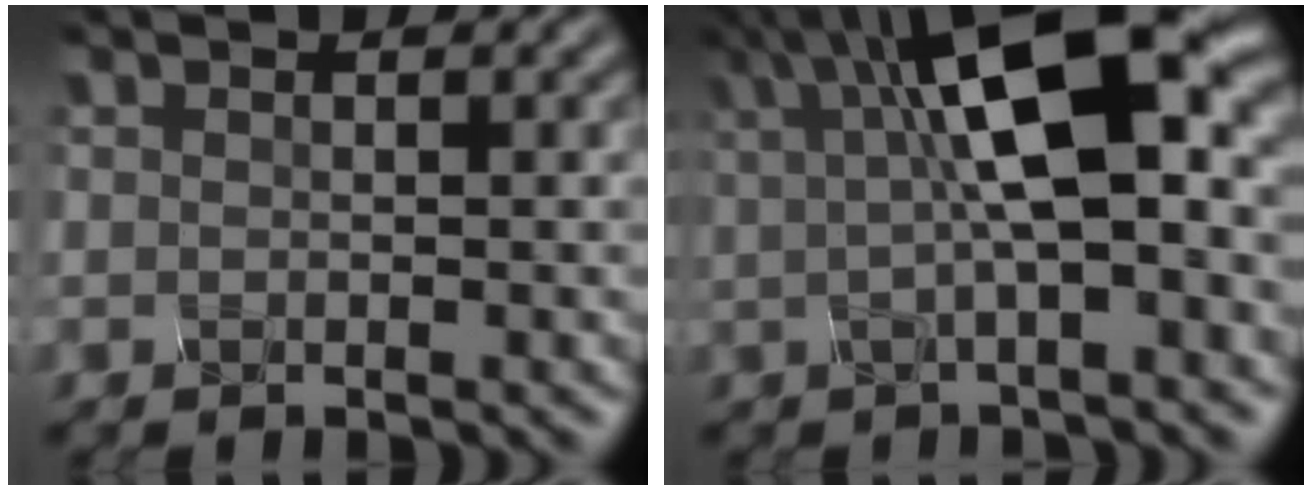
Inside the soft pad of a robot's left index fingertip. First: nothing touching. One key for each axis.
{"total": 11.3, "fx": 2.7, "fy": 3.3, "fz": 10.5, "tx": -0.160, "ty": 0.023, "tz": 0.038}